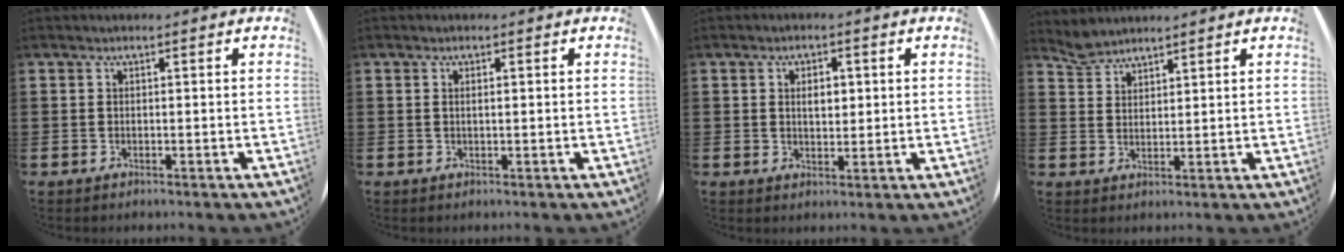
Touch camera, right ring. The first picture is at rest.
{"total": 0.6, "force": [0.1, 0.1, 0.5], "torque": [-0.010, 0.000, 0.003]}
{"total": 2.4, "force": [0.6, 1.5, 1.8], "torque": [-0.039, 0.011, 0.011]}
{"total": 2.4, "force": [2.4, 0.1, -0.3], "torque": [-0.003, -0.005, 0.049]}